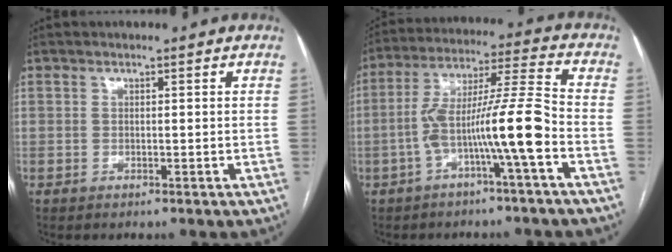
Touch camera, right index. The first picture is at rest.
{"total": 12.1, "force": [-4.1, -0.4, 11.4], "torque": [-0.208, 0.026, -0.073]}